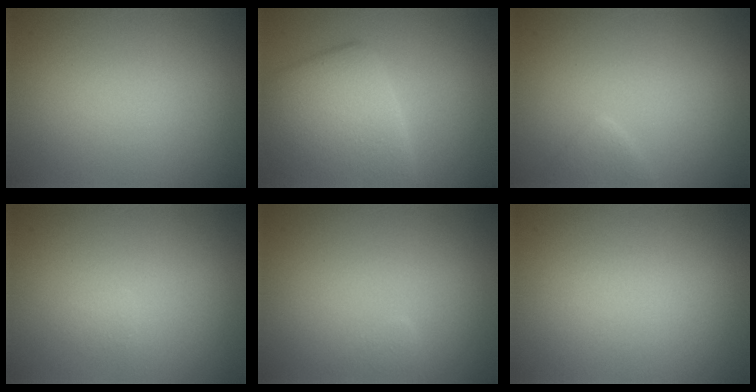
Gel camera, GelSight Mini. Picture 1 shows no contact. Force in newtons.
{"total": 6.2, "press": 6.2, "slide": 0.1}
{"total": 1.3, "press": 1.3, "slide": 0.0}
{"total": 0.7, "press": 0.7, "slide": 0.1}
{"total": 0.6, "press": 0.6, "slide": 0.0}
{"total": 0.0}